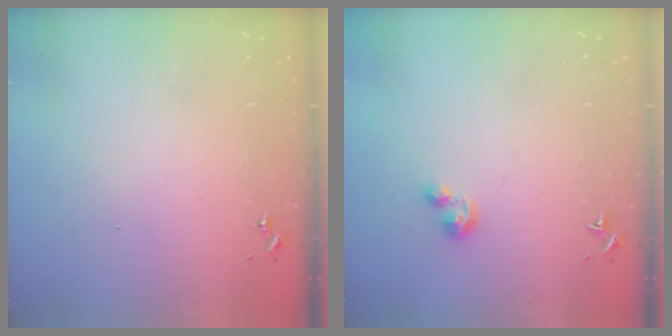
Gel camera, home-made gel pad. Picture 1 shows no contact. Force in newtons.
{"total": 3.4, "press": 3.3, "slide": 0.7}